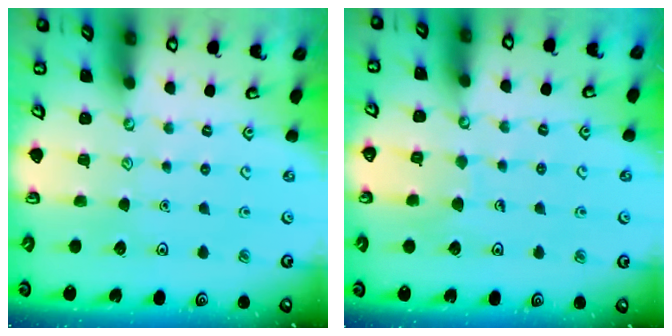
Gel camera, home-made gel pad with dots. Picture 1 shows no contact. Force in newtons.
{"total": 5.1, "press": 5.1, "slide": 0.3}